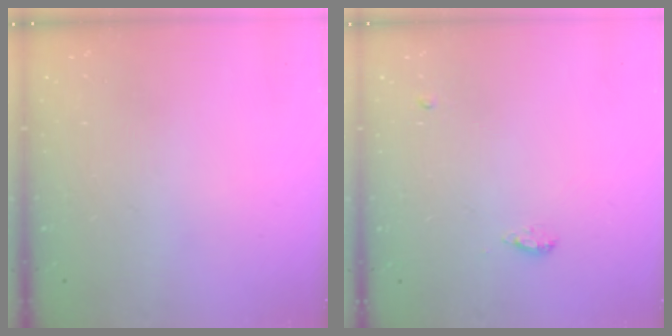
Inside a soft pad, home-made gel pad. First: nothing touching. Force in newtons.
{"total": 8.1, "press": 5.6, "slide": 5.8}